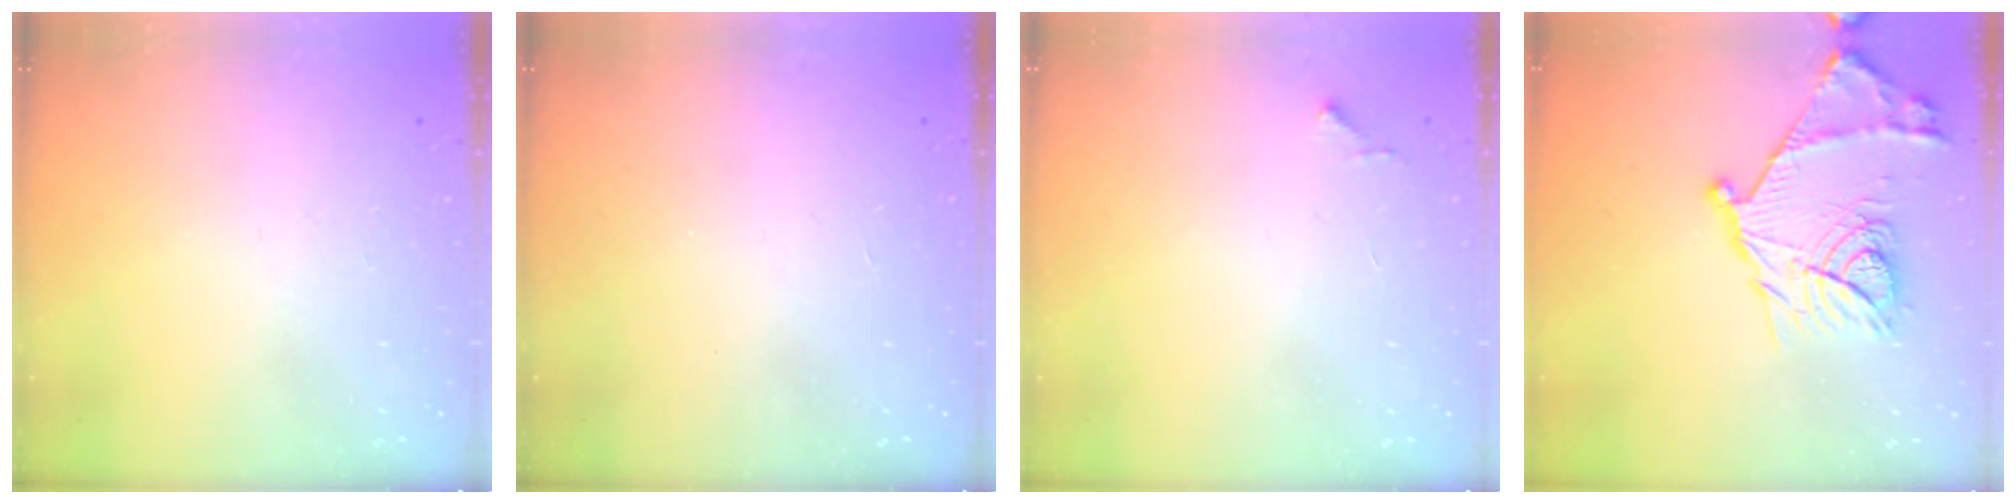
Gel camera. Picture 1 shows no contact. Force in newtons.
{"total": 1.6, "press": 1.6, "slide": 0.1}
{"total": 3.4, "press": 3.4, "slide": 0.4}
{"total": 19.7, "press": 19.7, "slide": 1.1}